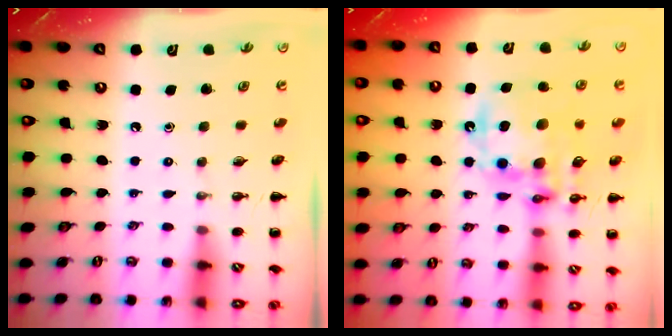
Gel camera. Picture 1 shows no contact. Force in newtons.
{"total": 17.7, "press": 17.3, "slide": 4.0}